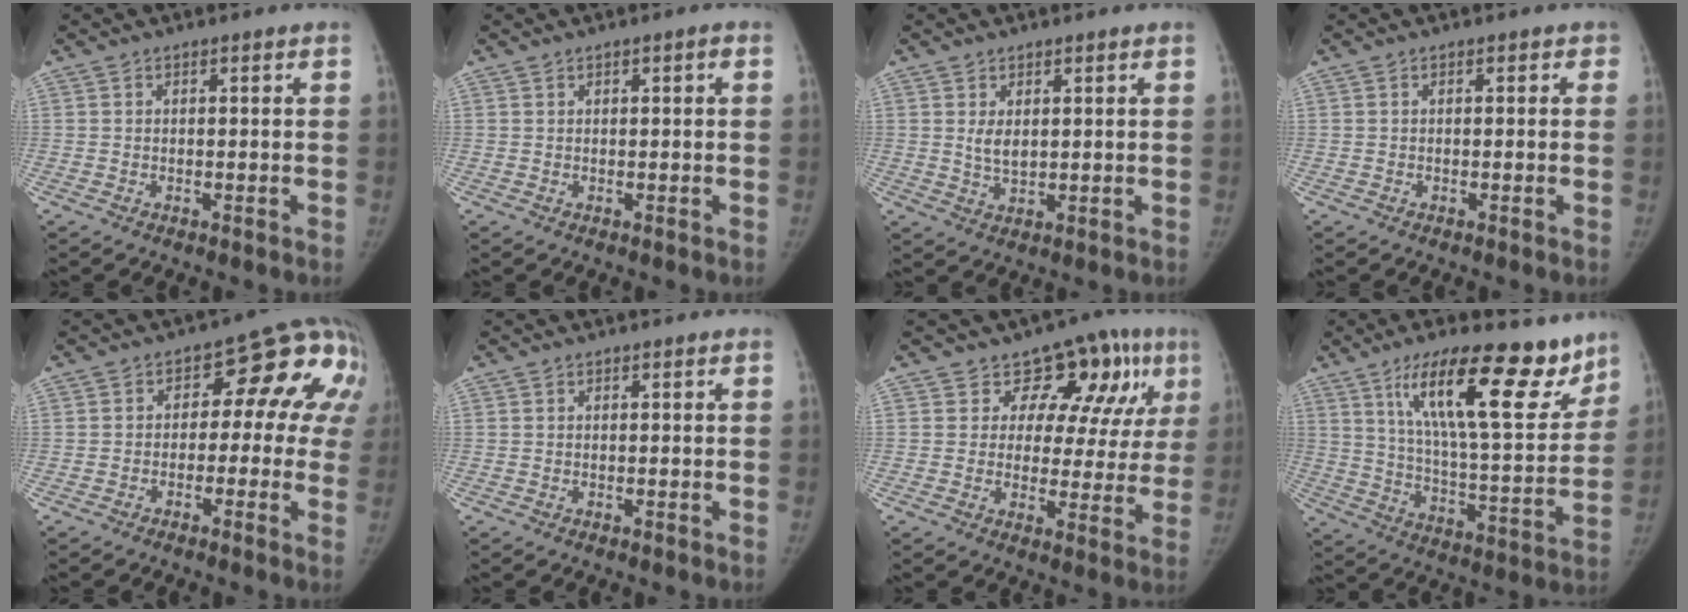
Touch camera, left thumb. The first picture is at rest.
{"total": 1.0, "force": [0.3, 0.4, 0.8], "torque": [-0.011, 0.002, 0.006]}
{"total": 4.8, "force": [1.5, 2.8, 3.6], "torque": [-0.053, -0.020, 0.038]}
{"total": 0.8, "force": [0.3, 0.6, 0.5], "torque": [0.009, 0.003, -0.003]}
{"total": 13.1, "force": [0.7, 8.1, 10.2], "torque": [-0.074, 0.040, -0.005]}
{"total": 0.0}
{"total": 12.3, "force": [7.3, 8.3, 5.3], "torque": [-0.009, -0.025, 0.082]}
{"total": 22.9, "force": [14.0, 7.1, 16.6], "torque": [-0.216, -0.065, 0.229]}